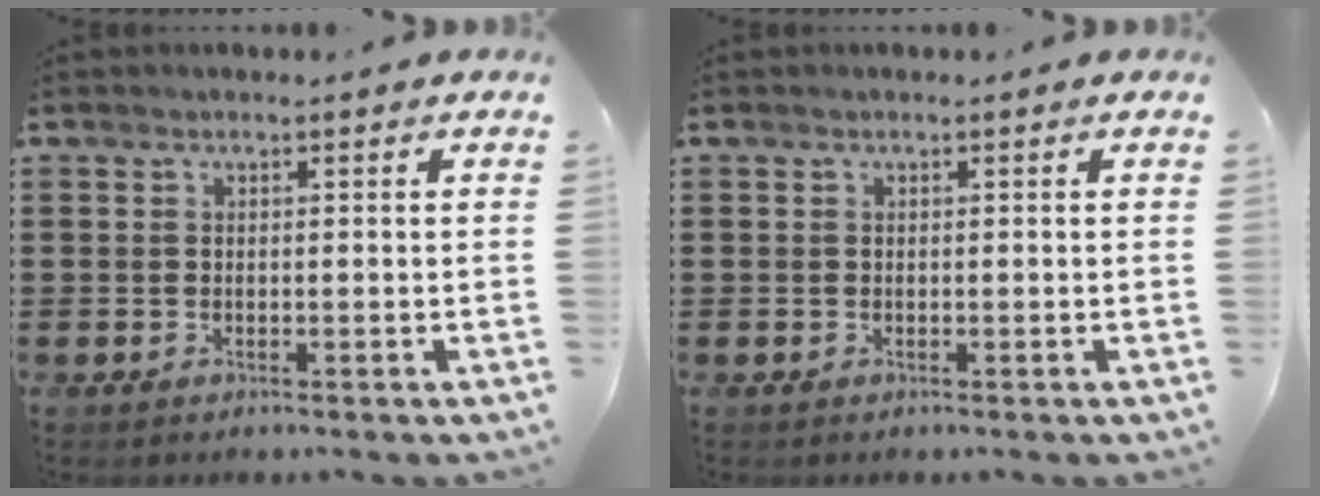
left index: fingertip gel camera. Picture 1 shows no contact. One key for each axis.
{"total": 0.0}